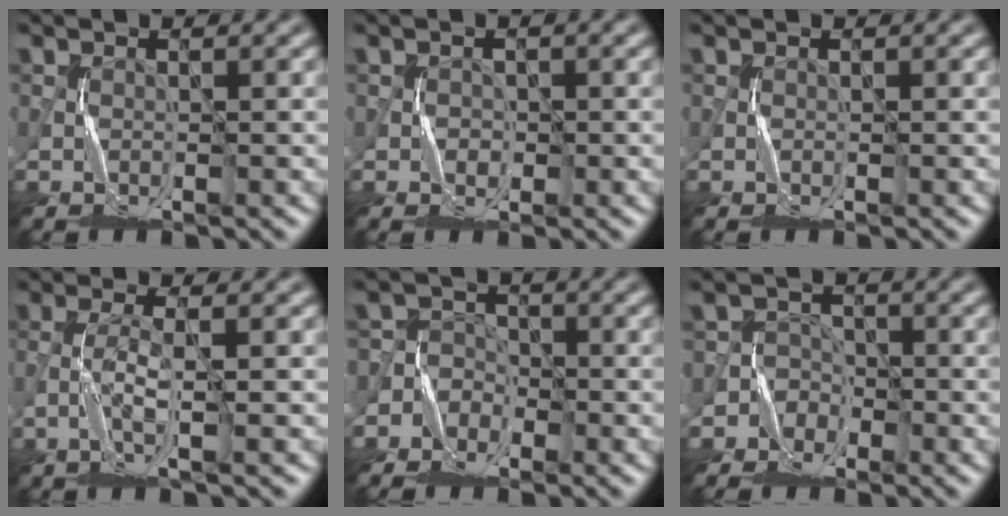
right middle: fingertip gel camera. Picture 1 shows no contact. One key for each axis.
{"total": 1.0, "fx": -0.2, "fy": 0.9, "fz": 0.4, "tx": -0.002, "ty": -0.001, "tz": -0.004}
{"total": 0.0}
{"total": 2.8, "fx": -0.8, "fy": 0.3, "fz": 2.6, "tx": -0.058, "ty": 0.009, "tz": -0.023}
{"total": 3.2, "fx": -1.9, "fy": 2.5, "fz": 0.2, "tx": 0.022, "ty": 0.015, "tz": -0.052}
{"total": 2.6, "fx": -1.5, "fy": 2.2, "fz": 0.0, "tx": 0.032, "ty": 0.017, "tz": -0.042}